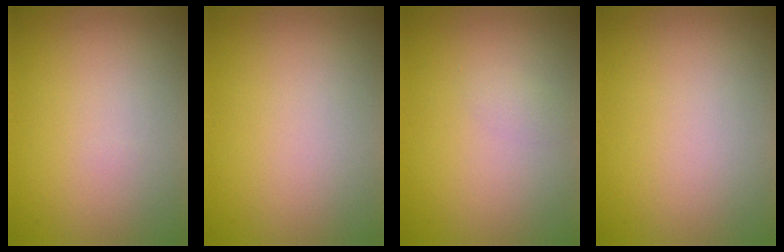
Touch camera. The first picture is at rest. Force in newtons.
{"total": 0.0}
{"total": 0.8, "press": 0.8, "slide": 0.0}
{"total": 0.0}